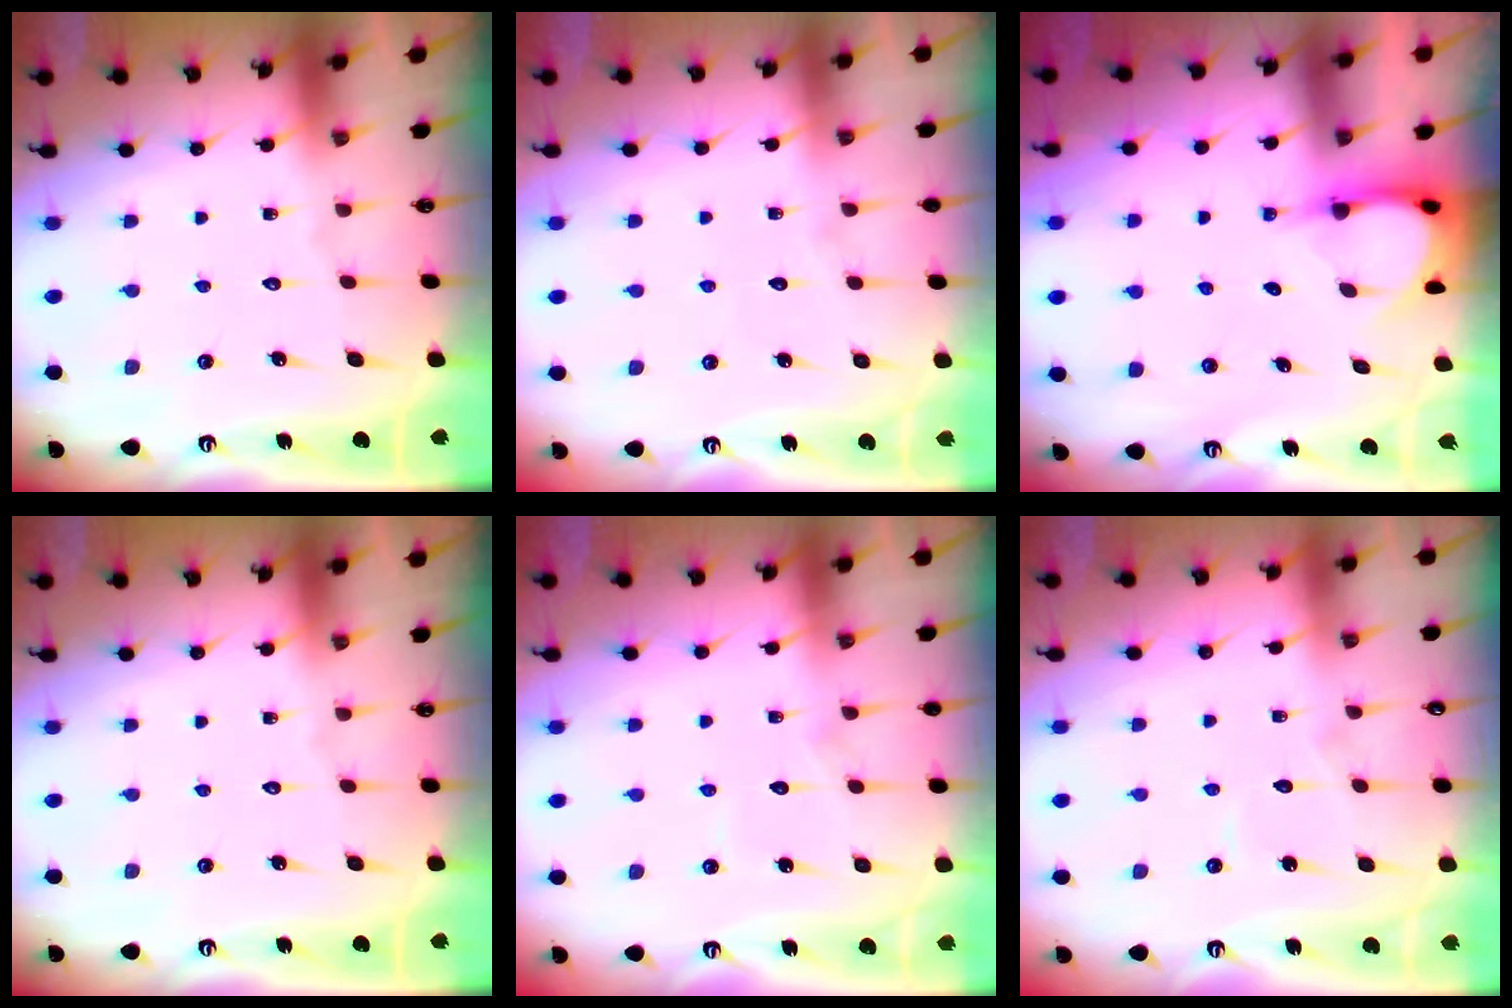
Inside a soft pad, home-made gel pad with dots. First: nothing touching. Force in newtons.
{"total": 3.0, "press": 3.0, "slide": 0.3}
{"total": 3.8, "press": 3.8, "slide": 0.2}
{"total": 0.0}
{"total": 7.0, "press": 7.0, "slide": 0.5}
{"total": 3.9, "press": 3.9, "slide": 0.2}